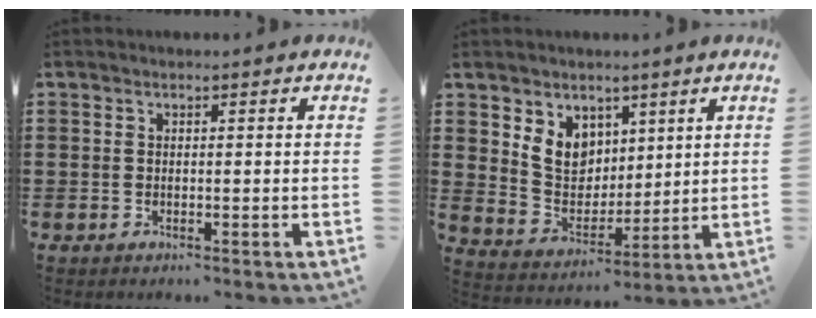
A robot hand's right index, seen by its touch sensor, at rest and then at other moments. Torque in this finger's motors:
{"motor_torque": [0.35, 0.09, 0.43, 0.10]}